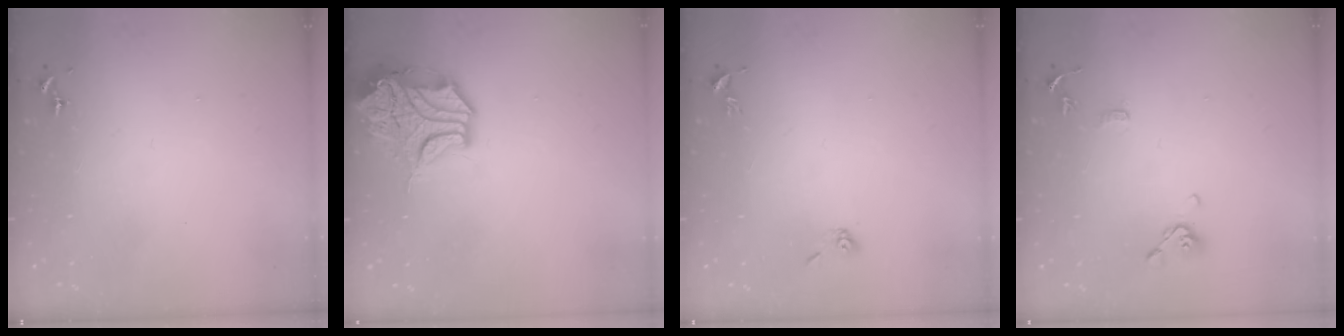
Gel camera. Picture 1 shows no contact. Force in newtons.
{"total": 15.8, "press": 15.6, "slide": 2.5}
{"total": 5.3, "press": 5.2, "slide": 1.1}
{"total": 10.5, "press": 10.4, "slide": 1.9}